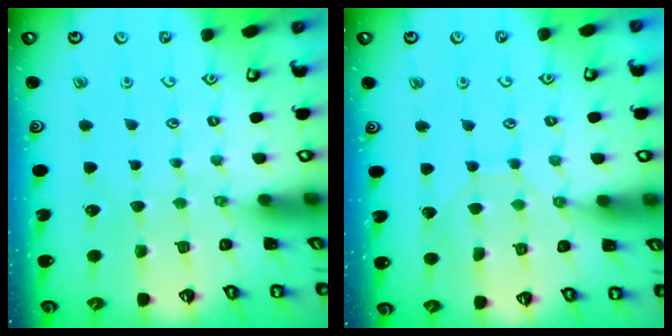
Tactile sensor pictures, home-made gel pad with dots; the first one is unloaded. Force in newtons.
{"total": 5.6, "press": 5.5, "slide": 0.6}